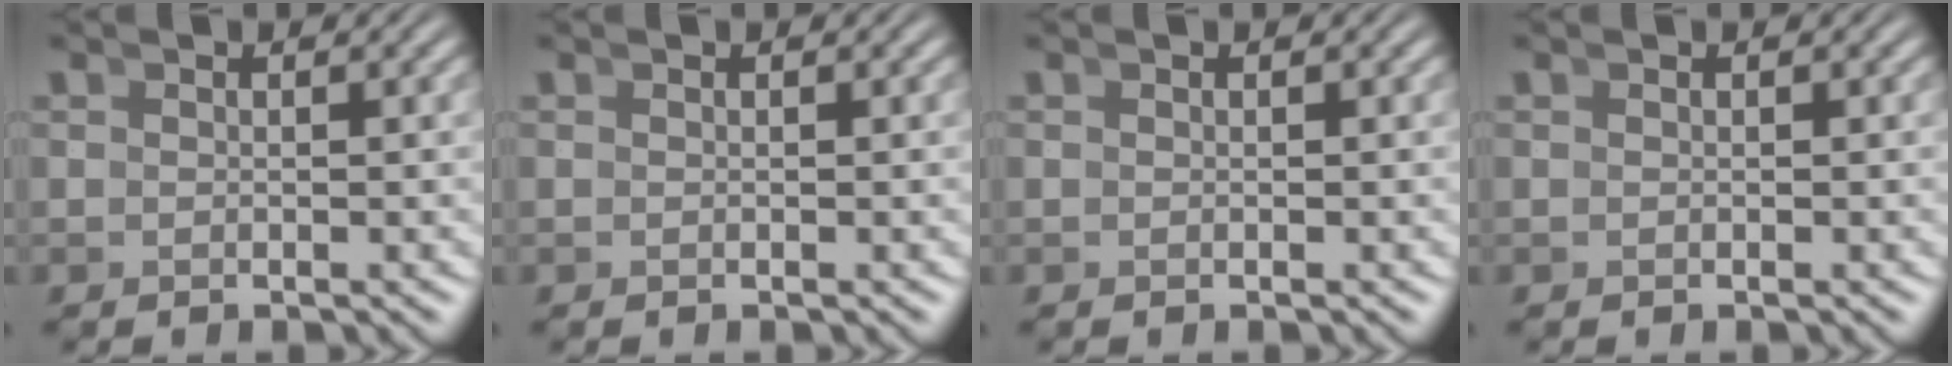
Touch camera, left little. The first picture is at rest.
{"total": 0.0}
{"total": 0.0}
{"total": 0.0}